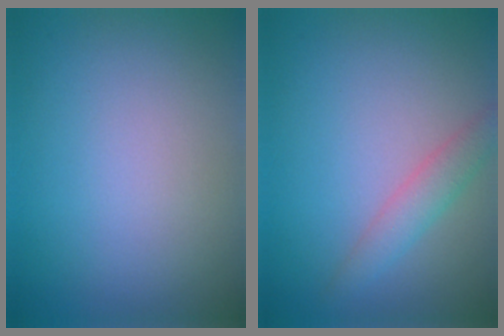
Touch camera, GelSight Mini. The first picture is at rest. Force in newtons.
{"total": 2.2, "press": 2.2, "slide": 0.1}